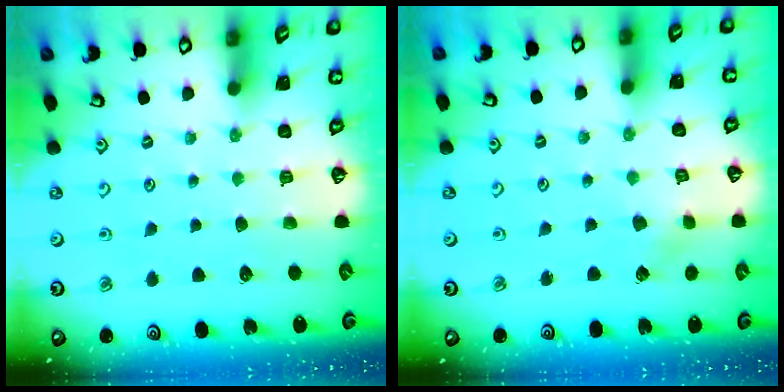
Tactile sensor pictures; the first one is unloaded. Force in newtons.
{"total": 2.5, "press": 2.4, "slide": 0.5}